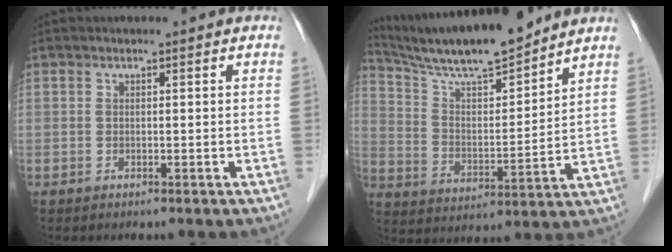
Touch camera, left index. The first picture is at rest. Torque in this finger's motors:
{"motor_torque": [0.41, -0.47, 0.26, 0.06]}